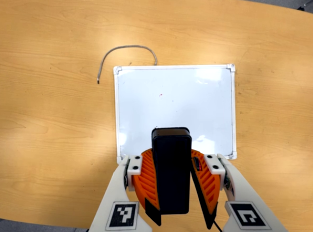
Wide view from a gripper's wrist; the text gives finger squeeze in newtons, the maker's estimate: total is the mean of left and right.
{"total": 9.7, "left": 9.5, "right": 9.8}